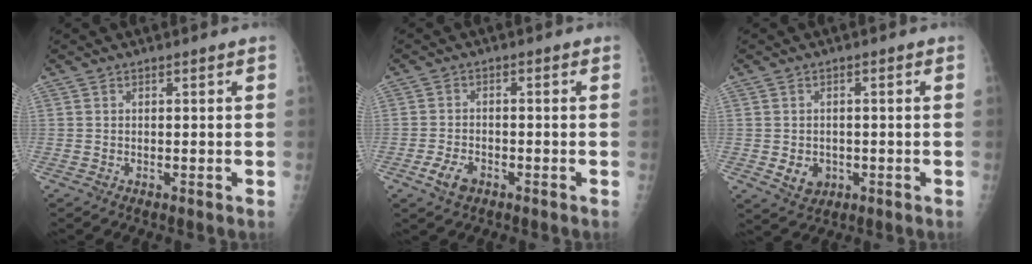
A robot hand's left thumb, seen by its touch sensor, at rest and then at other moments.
{"total": 4.3, "force": [-2.3, 2.6, 2.5], "torque": [-0.044, 0.008, -0.042]}
{"total": 4.5, "force": [-0.9, 3.8, 2.2], "torque": [-0.018, 0.001, -0.004]}